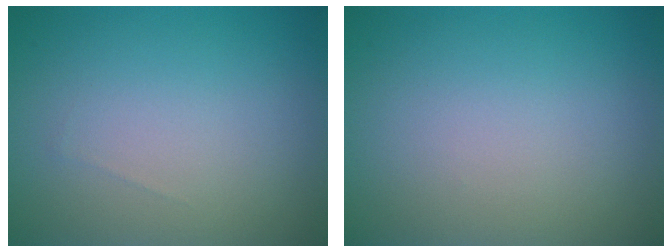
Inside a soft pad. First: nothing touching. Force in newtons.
{"total": 0.0}